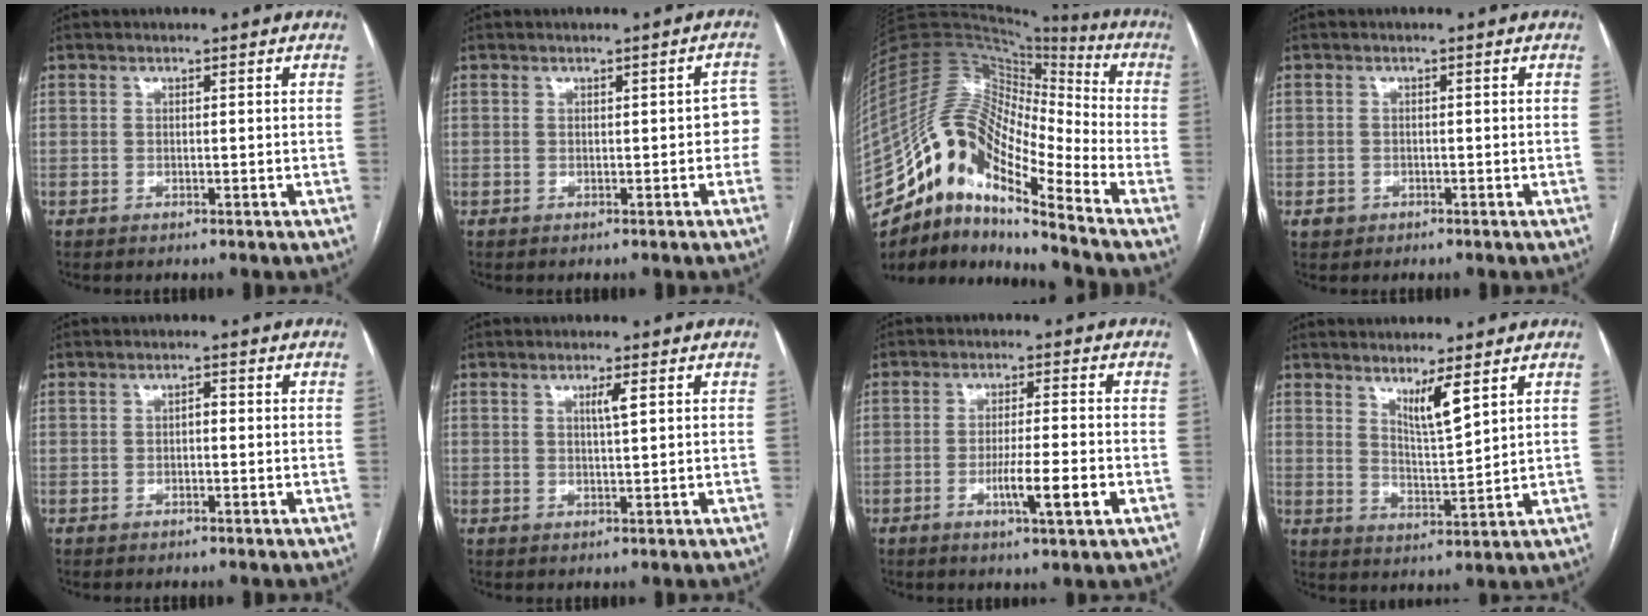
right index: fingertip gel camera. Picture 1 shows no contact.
{"total": 3.0, "force": [-0.2, 1.4, 2.7], "torque": [-0.014, 0.018, -0.001]}
{"total": 20.6, "force": [-14.4, 5.0, 13.8], "torque": [-0.286, 0.029, -0.262]}
{"total": 1.4, "force": [-0.6, 1.3, 0.2], "torque": [-0.005, 0.005, -0.006]}
{"total": 1.5, "force": [-0.3, 0.7, 1.3], "torque": [-0.018, 0.006, -0.008]}
{"total": 2.0, "force": [0.8, -0.1, 1.8], "torque": [-0.034, -0.001, 0.013]}
{"total": 6.9, "force": [-2.4, 0.0, 6.5], "torque": [-0.106, -0.010, -0.039]}
{"total": 5.1, "force": [3.3, 0.0, 3.9], "torque": [-0.069, -0.020, 0.062]}